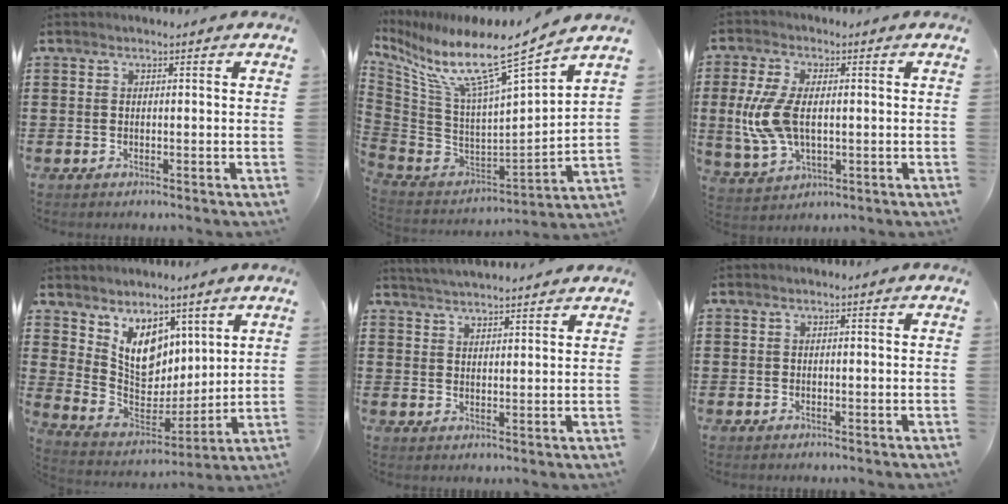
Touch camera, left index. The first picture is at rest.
{"total": 10.5, "force": [7.2, 0.7, 7.6], "torque": [-0.163, -0.066, 0.111]}
{"total": 8.9, "force": [0.0, 4.8, 7.5], "torque": [-0.186, -0.001, -0.008]}
{"total": 8.8, "force": [5.4, 6.1, 3.2], "torque": [-0.075, -0.031, 0.106]}
{"total": 3.1, "force": [3.1, -0.4, 0.0], "torque": [-0.011, -0.013, 0.058]}
{"total": 0.0}